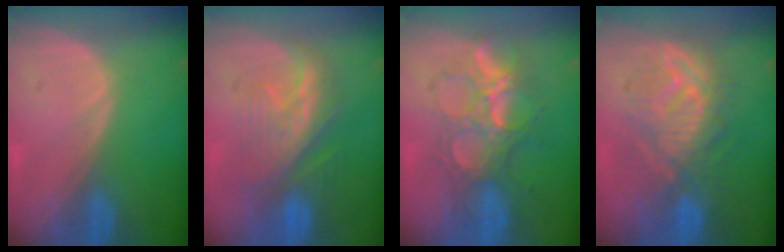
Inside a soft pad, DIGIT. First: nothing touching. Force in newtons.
{"total": 8.4, "press": 8.2, "slide": 1.8}
{"total": 8.9, "press": 8.3, "slide": 3.3}
{"total": 9.4, "press": 9.4, "slide": 0.6}